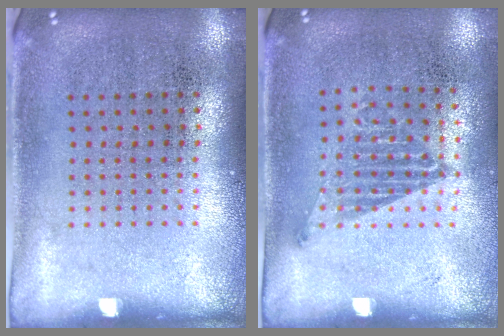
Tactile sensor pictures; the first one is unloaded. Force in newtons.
{"total": 1.0, "press": 0.8, "slide": 0.6}